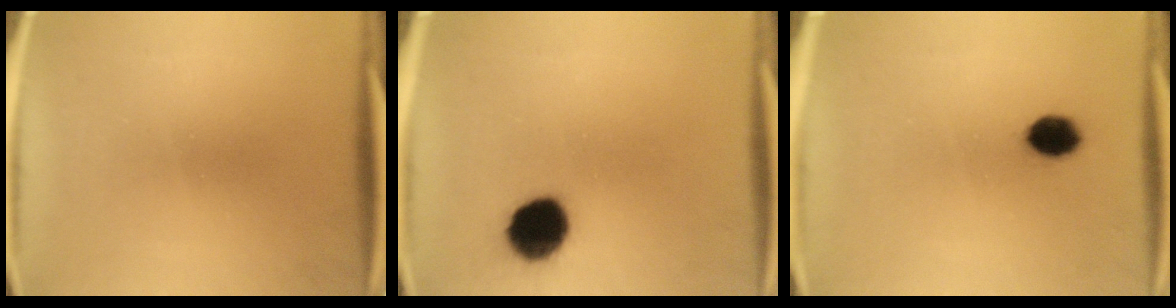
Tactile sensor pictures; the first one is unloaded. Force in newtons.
{"total": 11.1}
{"total": 5.4}